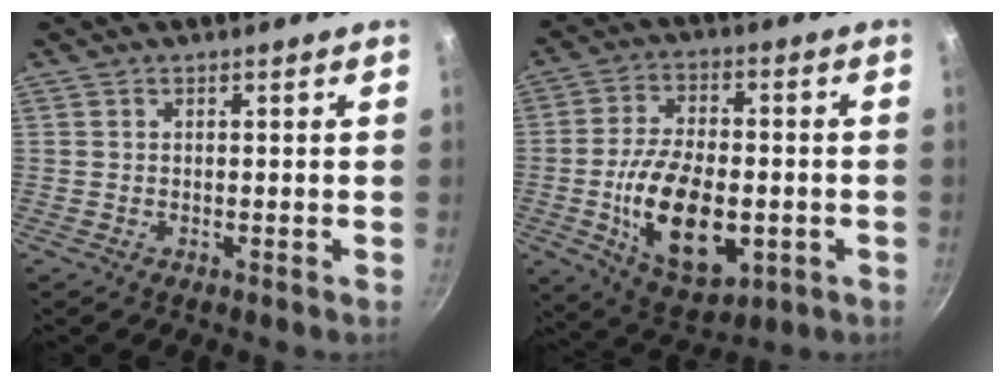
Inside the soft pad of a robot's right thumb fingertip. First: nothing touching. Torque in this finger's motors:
{"motor_torque": [-0.06, 1.18, 0.09, -0.01, 0.45]}